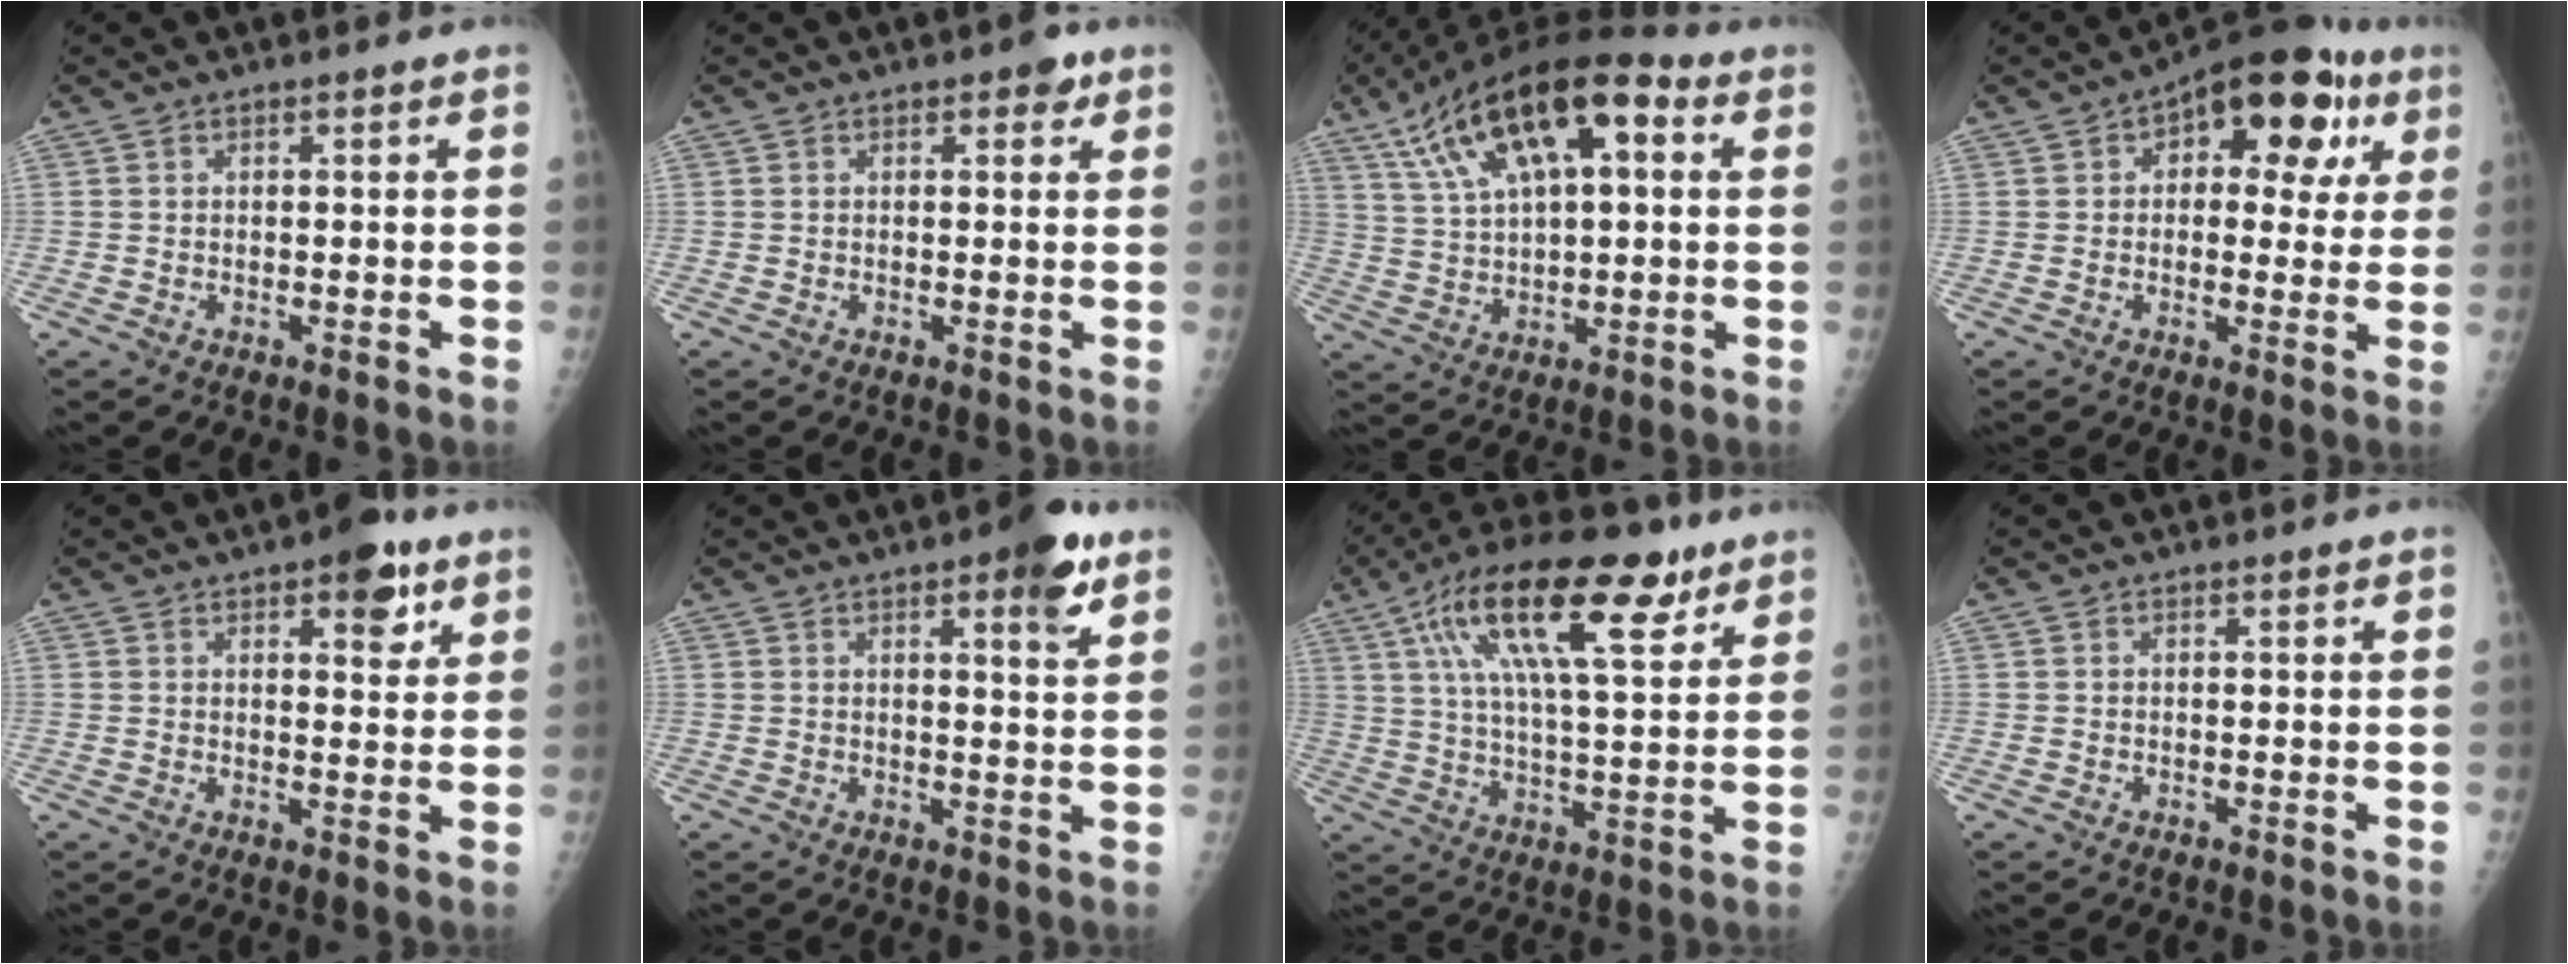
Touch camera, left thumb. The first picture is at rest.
{"total": 2.3, "force": [1.2, 1.3, 1.5], "torque": [-0.006, -0.001, 0.010]}
{"total": 20.7, "force": [8.1, 9.2, 16.6], "torque": [-0.273, 0.011, 0.135]}
{"total": 15.7, "force": [5.6, 8.8, 11.7], "torque": [-0.097, 0.012, 0.065]}
{"total": 7.0, "force": [3.9, 3.0, 5.0], "torque": [-0.041, -0.016, 0.045]}
{"total": 6.9, "force": [3.8, 1.7, 5.5], "torque": [-0.066, -0.017, 0.046]}
{"total": 21.3, "force": [10.5, 7.6, 16.8], "torque": [-0.273, -0.009, 0.173]}
{"total": 0.0}